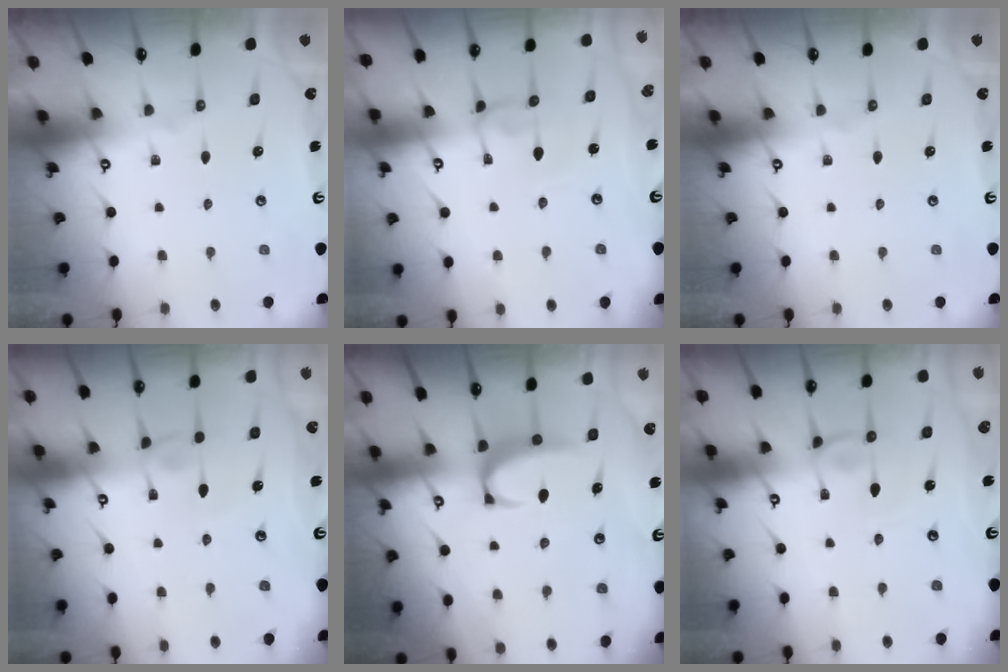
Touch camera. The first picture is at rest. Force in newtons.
{"total": 1.8, "press": 1.7, "slide": 0.3}
{"total": 0.0}
{"total": 3.4, "press": 3.4, "slide": 0.1}
{"total": 2.1, "press": 2.0, "slide": 0.6}
{"total": 2.6, "press": 2.6, "slide": 0.2}